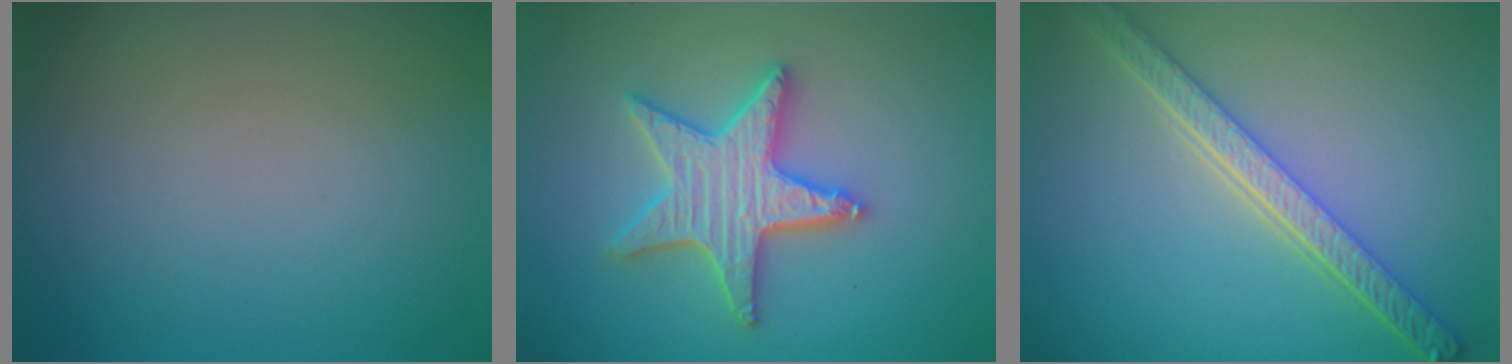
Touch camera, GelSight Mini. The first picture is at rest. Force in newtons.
{"total": 5.2, "press": 5.1, "slide": 0.9}
{"total": 5.1, "press": 4.0, "slide": 3.1}